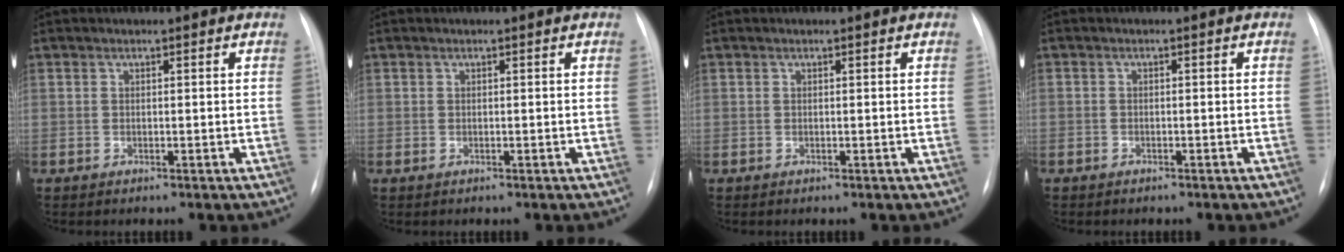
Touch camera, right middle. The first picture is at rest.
{"total": 0.0}
{"total": 0.0}
{"total": 0.9, "force": [-0.7, 0.5, 0.2], "torque": [-0.008, 0.002, -0.011]}